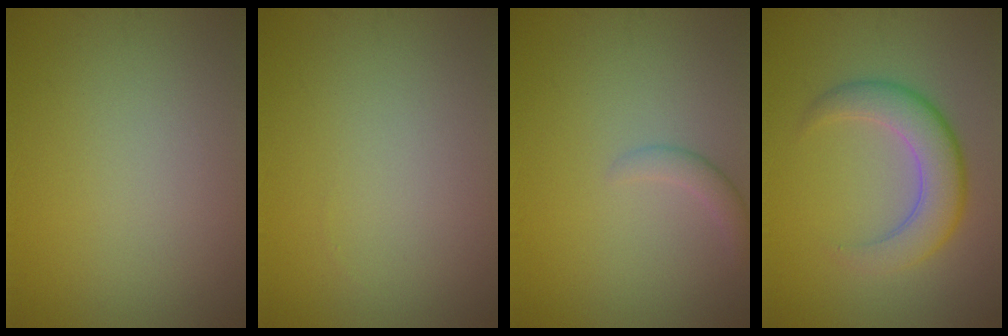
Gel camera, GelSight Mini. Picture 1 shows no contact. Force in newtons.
{"total": 0.0}
{"total": 1.4, "press": 1.4, "slide": 0.1}
{"total": 5.1, "press": 5.1, "slide": 0.2}